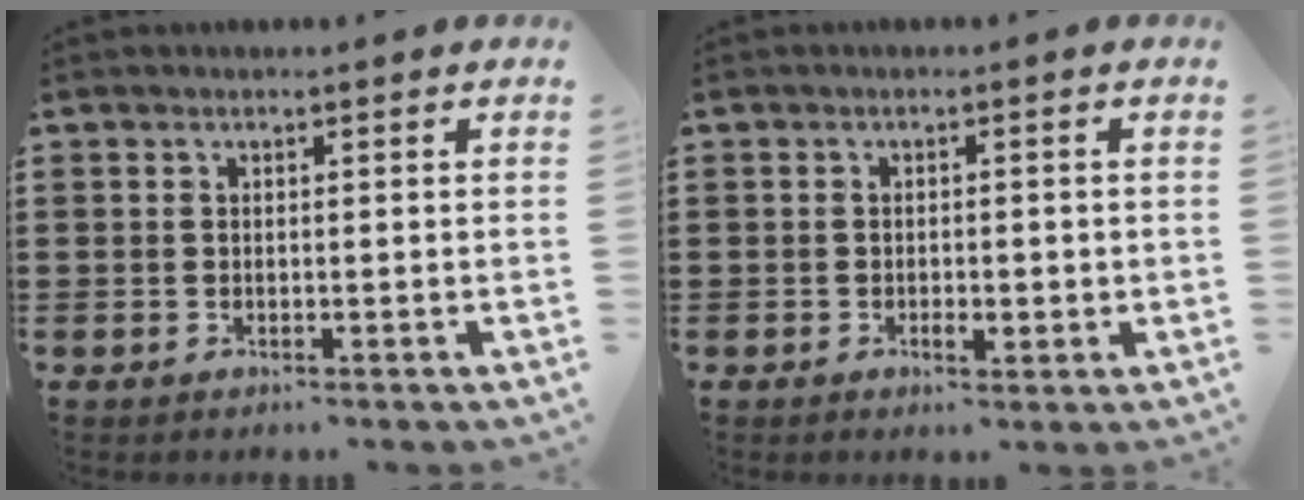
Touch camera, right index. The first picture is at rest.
{"total": 1.5, "force": [-0.5, 0.7, 1.2], "torque": [-0.022, 0.001, -0.011]}